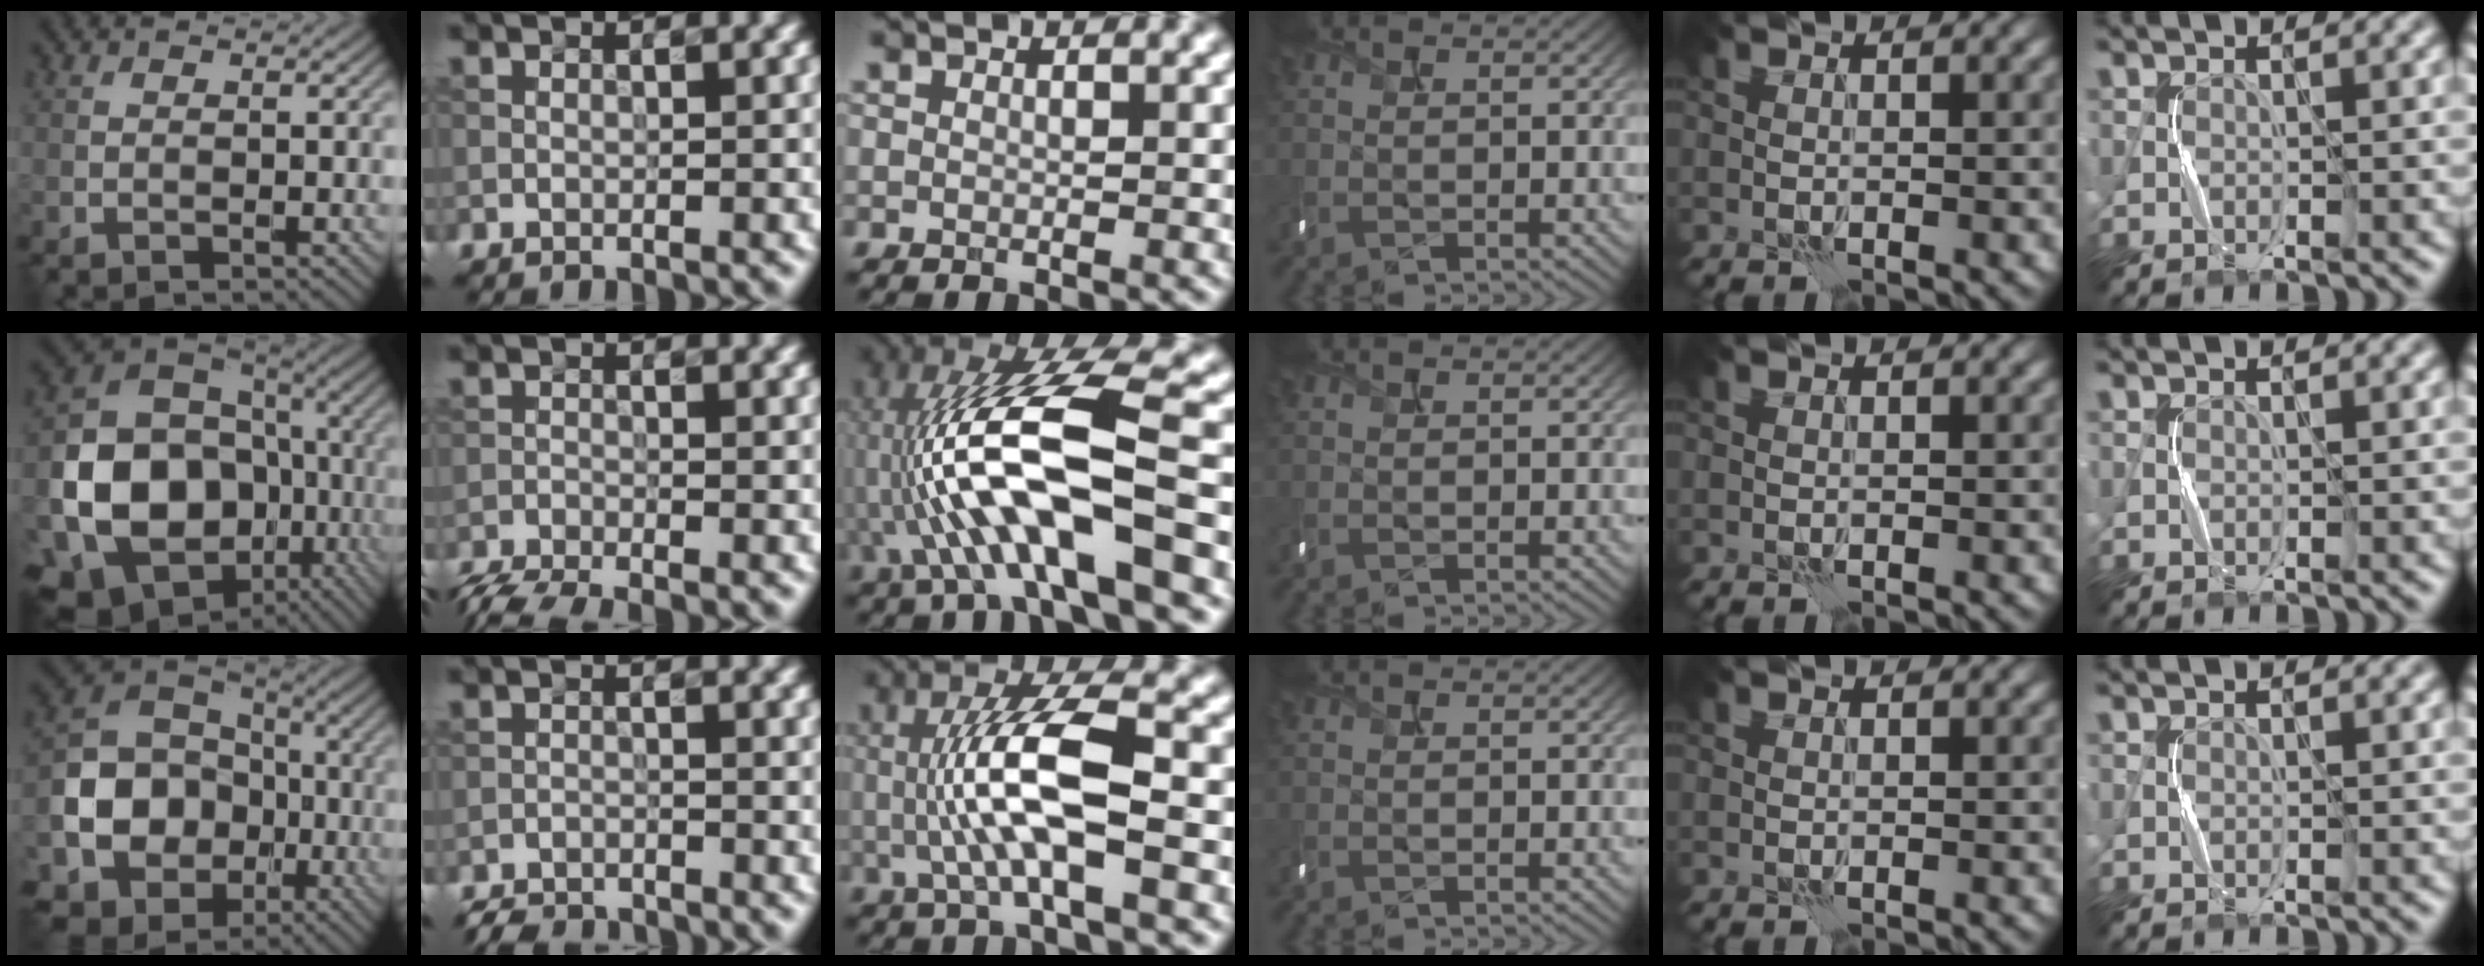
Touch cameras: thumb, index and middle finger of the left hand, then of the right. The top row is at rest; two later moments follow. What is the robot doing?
{"motion": "shake", "object": "handbell"}